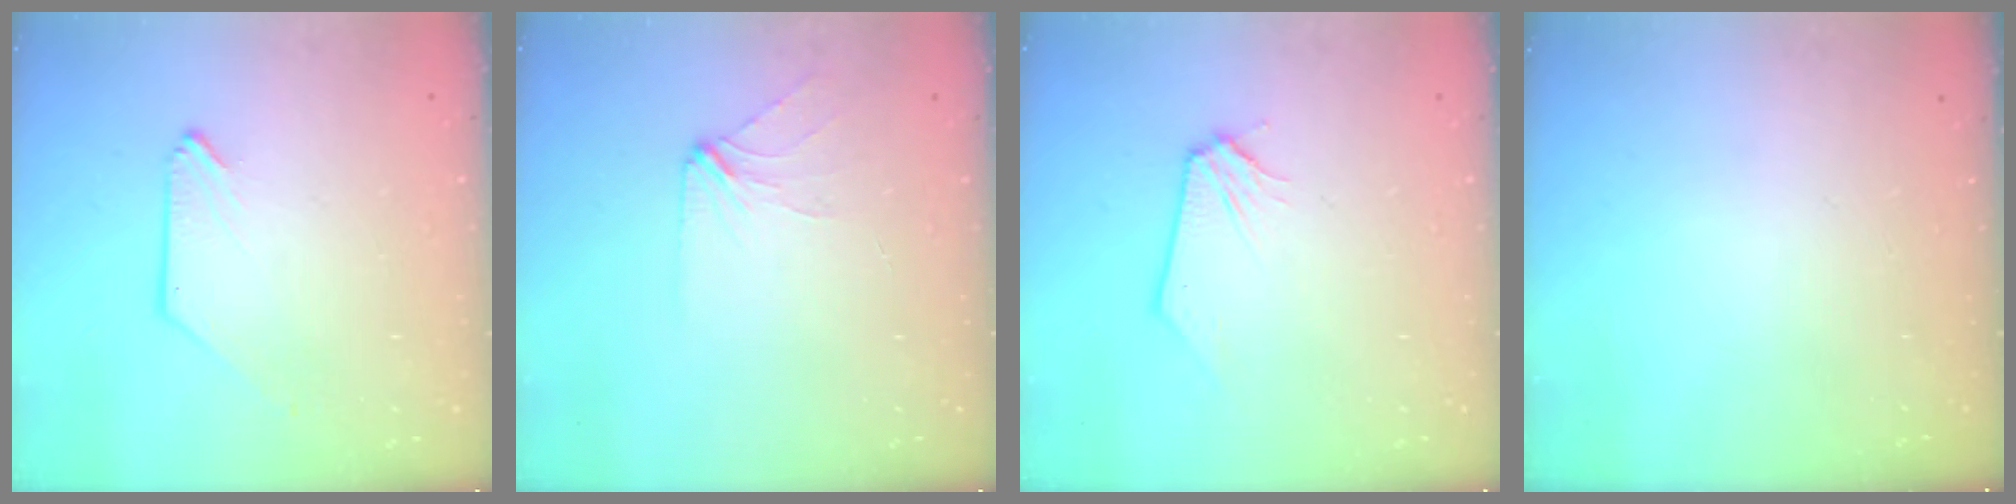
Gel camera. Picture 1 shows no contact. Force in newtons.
{"total": 3.4, "press": 3.3, "slide": 0.6}
{"total": 0.0}
{"total": 0.0}